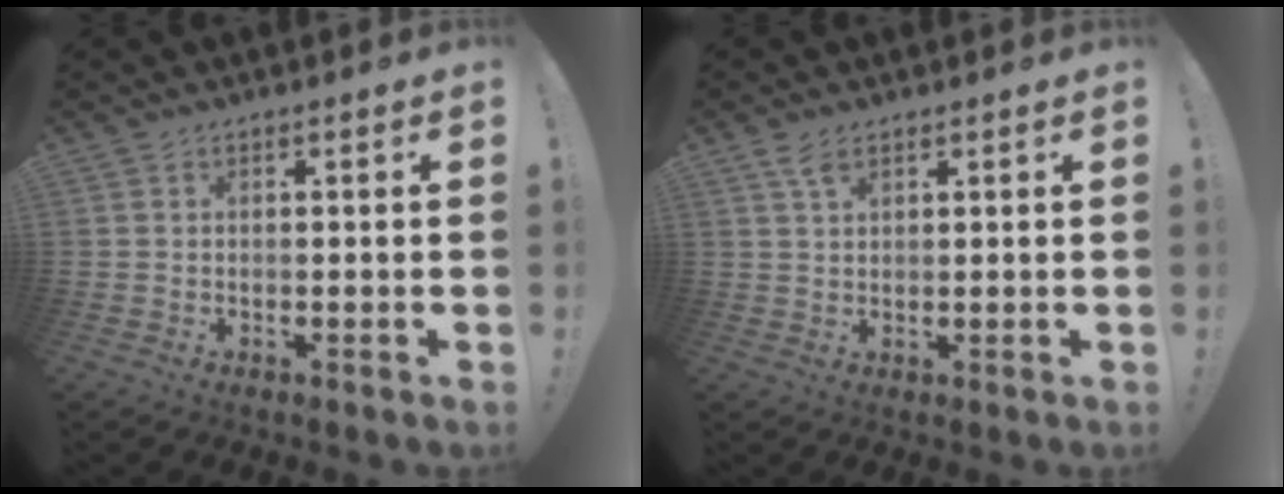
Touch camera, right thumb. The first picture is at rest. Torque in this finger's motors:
{"motor_torque": [-0.39, 0.36, 0.31, 0.04, 0.11]}